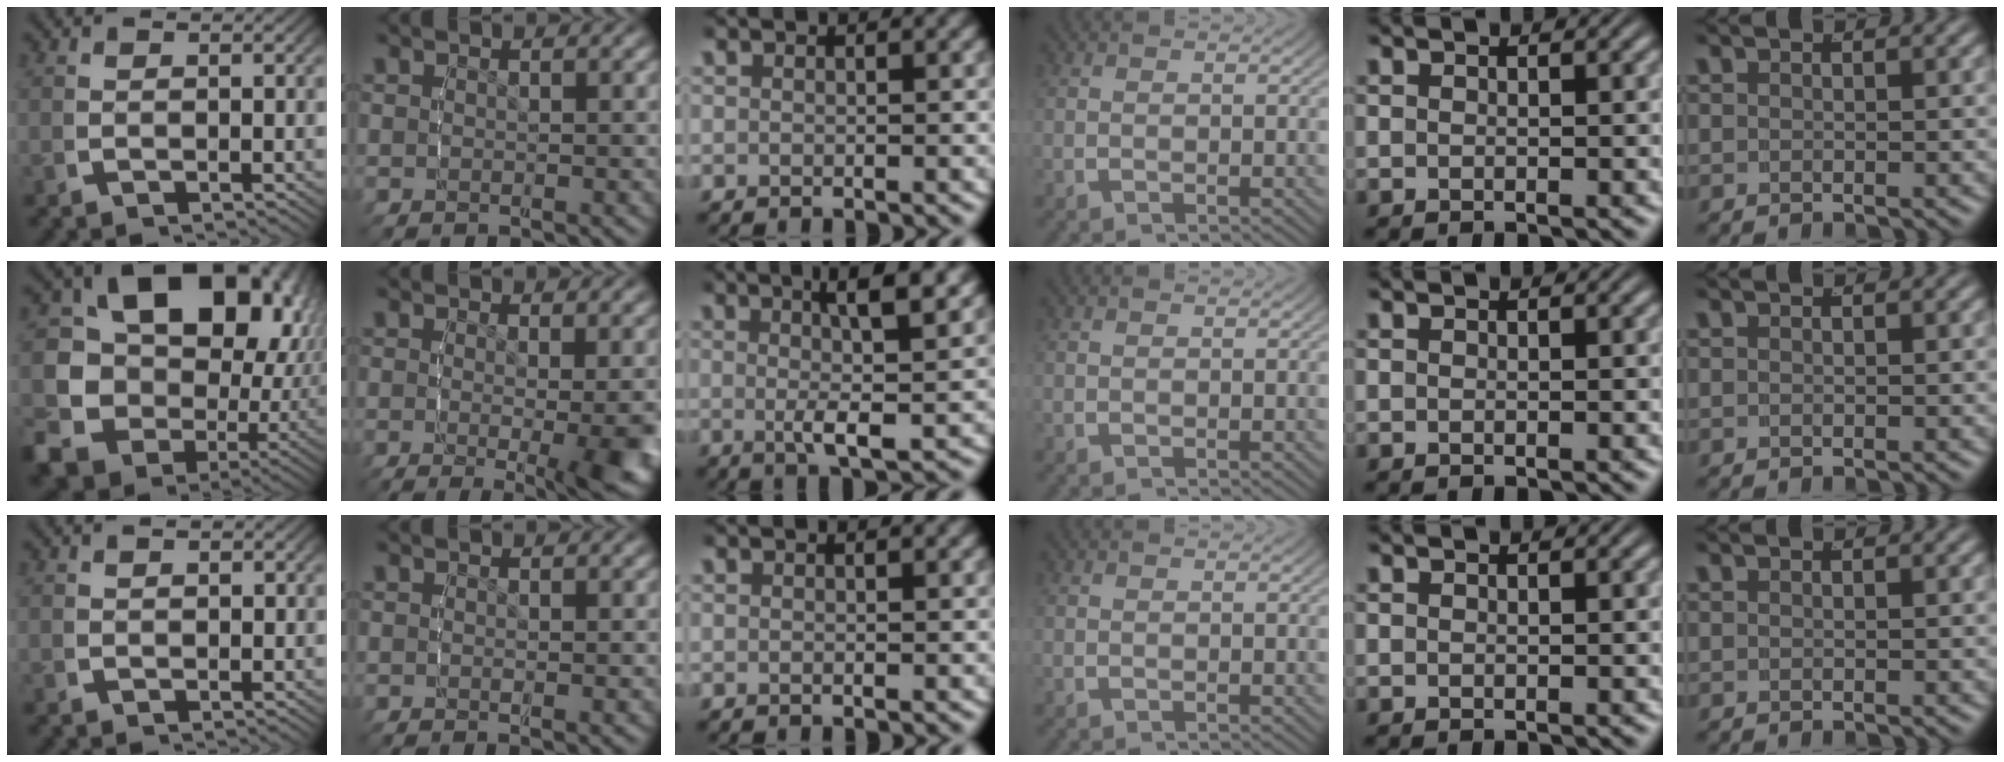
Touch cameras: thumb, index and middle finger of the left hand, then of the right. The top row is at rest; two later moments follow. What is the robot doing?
{"motion": "lift_and_place", "object": "lipstick"}